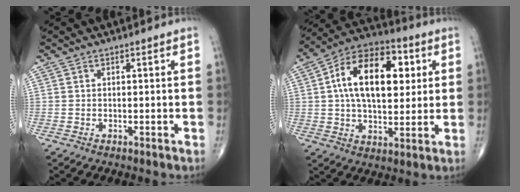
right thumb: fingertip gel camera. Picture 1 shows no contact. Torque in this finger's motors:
{"motor_torque": [-0.24, 1.07, 1.05, 0.81, 0.29]}